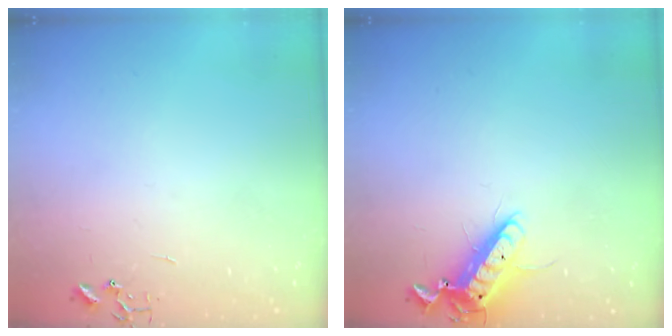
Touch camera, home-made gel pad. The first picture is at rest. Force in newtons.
{"total": 12.2, "press": 12.0, "slide": 2.3}